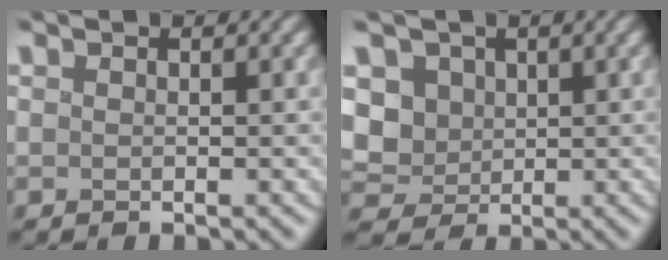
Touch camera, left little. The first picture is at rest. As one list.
[{"total": 4.9, "force": [0.4, 4.3, 2.3], "torque": [-0.065, 0.006, -0.003]}]